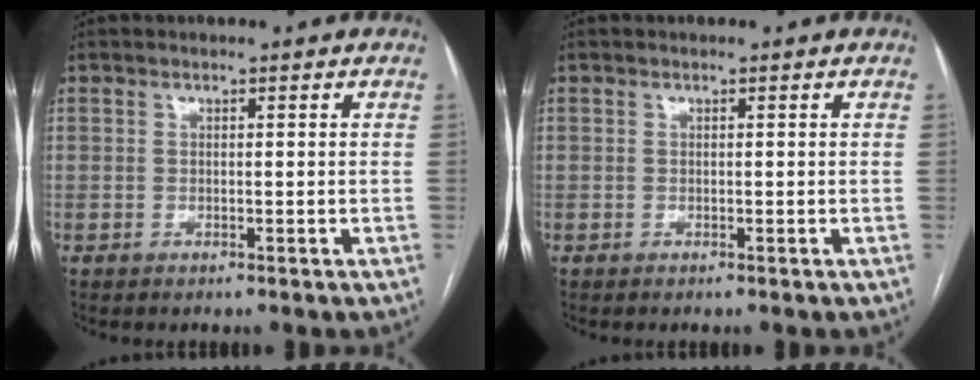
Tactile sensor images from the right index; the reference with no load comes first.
{"total": 0.0}